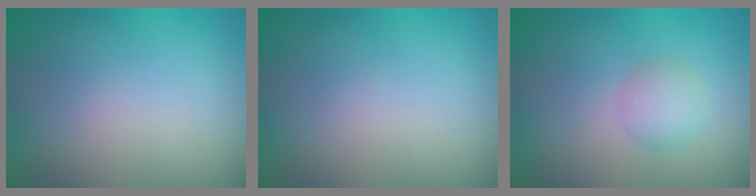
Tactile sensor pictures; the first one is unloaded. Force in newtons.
{"total": 0.0}
{"total": 2.0, "press": 2.0, "slide": 0.2}